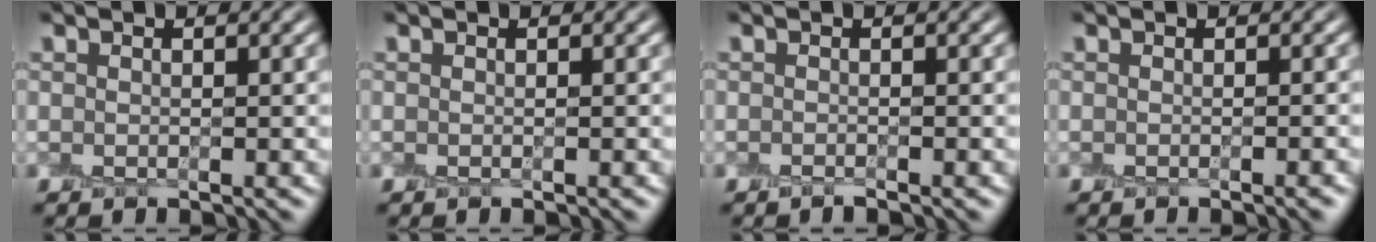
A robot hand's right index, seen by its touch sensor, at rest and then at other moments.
{"total": 0.0}
{"total": 0.6, "force": [-0.5, 0.0, 0.3], "torque": [-0.005, -0.001, -0.010]}
{"total": 1.4, "force": [-0.7, 0.3, 1.2], "torque": [-0.008, -0.002, -0.011]}